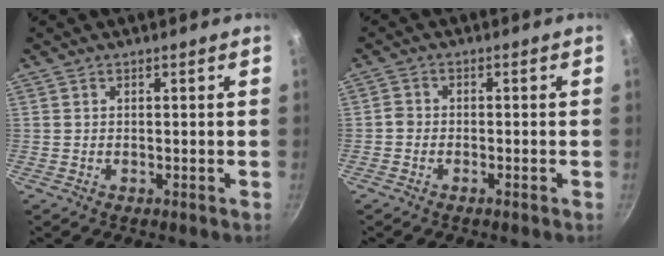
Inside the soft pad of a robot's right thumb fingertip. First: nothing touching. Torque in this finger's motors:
{"motor_torque": [0.35, -0.13, -0.01, -0.56, -0.04]}